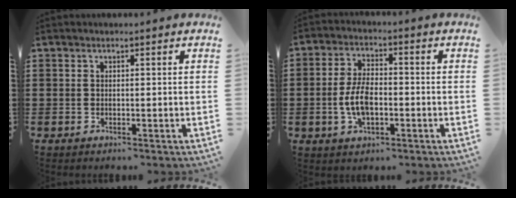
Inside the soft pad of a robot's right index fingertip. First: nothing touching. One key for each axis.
{"total": 6.5, "fx": -1.3, "fy": 3.3, "fz": 5.4, "tx": -0.125, "ty": 0.001, "tz": -0.029}